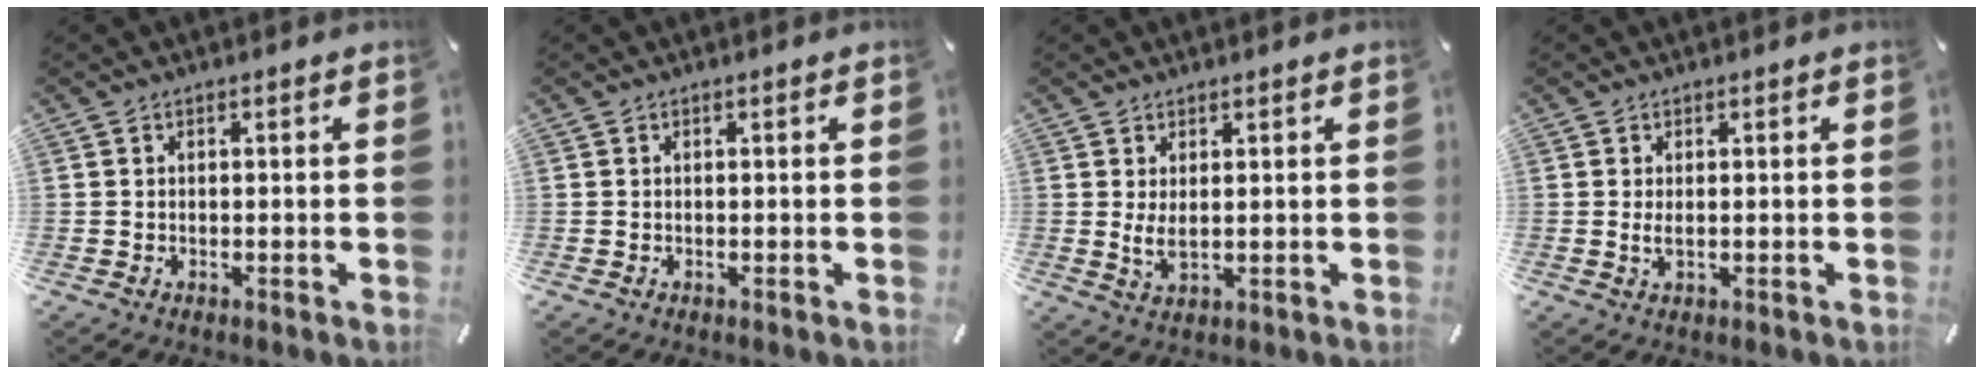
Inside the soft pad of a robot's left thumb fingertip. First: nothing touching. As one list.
[{"total": 0.0}, {"total": 3.9, "force": [0.9, 1.7, 3.4], "torque": [-0.079, -0.005, 0.015]}, {"total": 2.1, "force": [0.3, 0.8, 1.9], "torque": [-0.045, -0.002, 0.003]}]